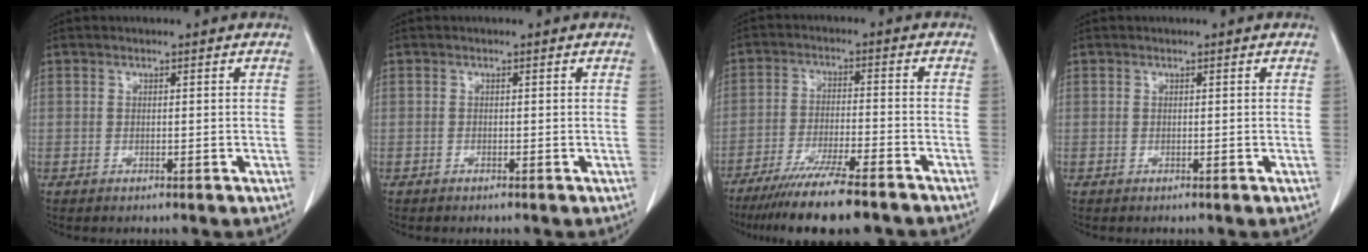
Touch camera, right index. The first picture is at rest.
{"total": 0.0}
{"total": 13.2, "force": [-10.7, 0.8, 7.7], "torque": [-0.124, -0.034, -0.173]}
{"total": 0.0}